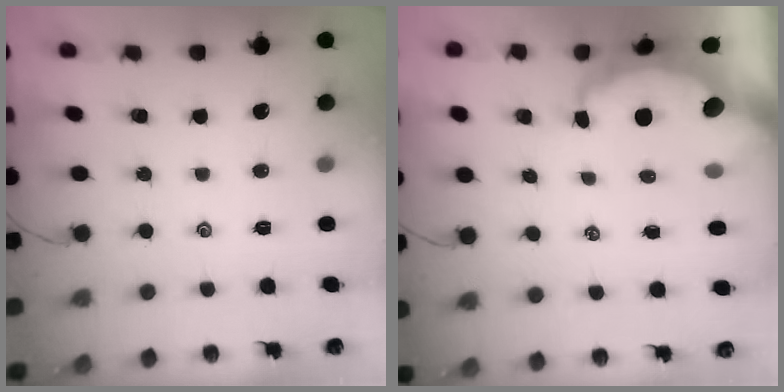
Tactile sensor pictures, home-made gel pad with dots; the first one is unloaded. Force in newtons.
{"total": 7.4, "press": 7.4, "slide": 0.8}